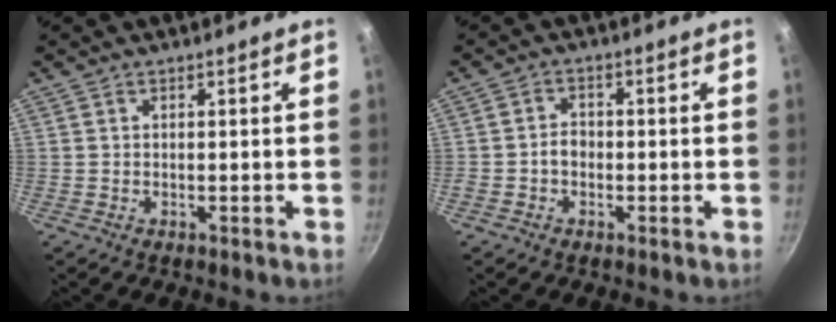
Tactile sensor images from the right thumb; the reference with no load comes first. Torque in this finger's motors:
{"motor_torque": [0.20, 0.38, 0.76, -0.06, 0.01]}